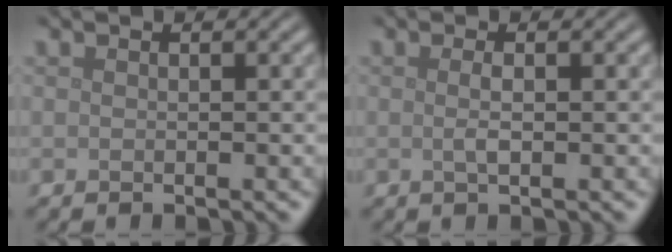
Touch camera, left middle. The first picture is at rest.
{"total": 1.2, "force": [0.0, 0.3, 1.2], "torque": [-0.025, 0.000, 0.000]}